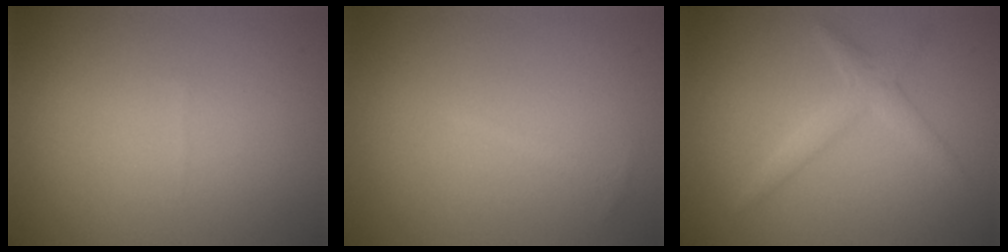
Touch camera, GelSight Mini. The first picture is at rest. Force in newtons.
{"total": 0.7, "press": 0.7, "slide": 0.1}
{"total": 2.2, "press": 2.2, "slide": 0.2}